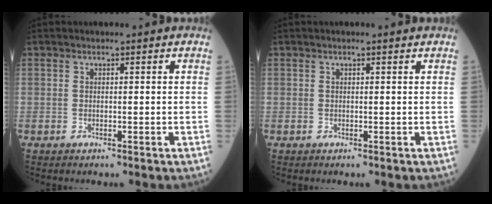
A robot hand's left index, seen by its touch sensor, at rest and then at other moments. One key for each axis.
{"total": 0.7, "fx": 0.6, "fy": -0.1, "fz": 0.3, "tx": -0.011, "ty": 0.002, "tz": 0.010}